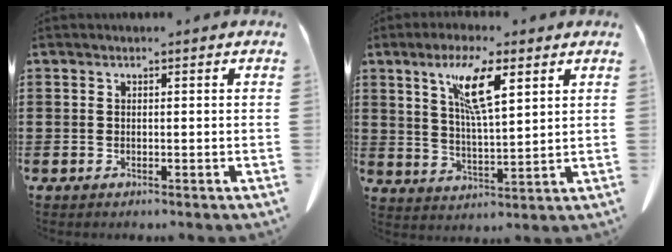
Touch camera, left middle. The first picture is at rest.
{"total": 9.3, "force": [5.0, 2.3, 7.5], "torque": [-0.156, 0.006, 0.086]}